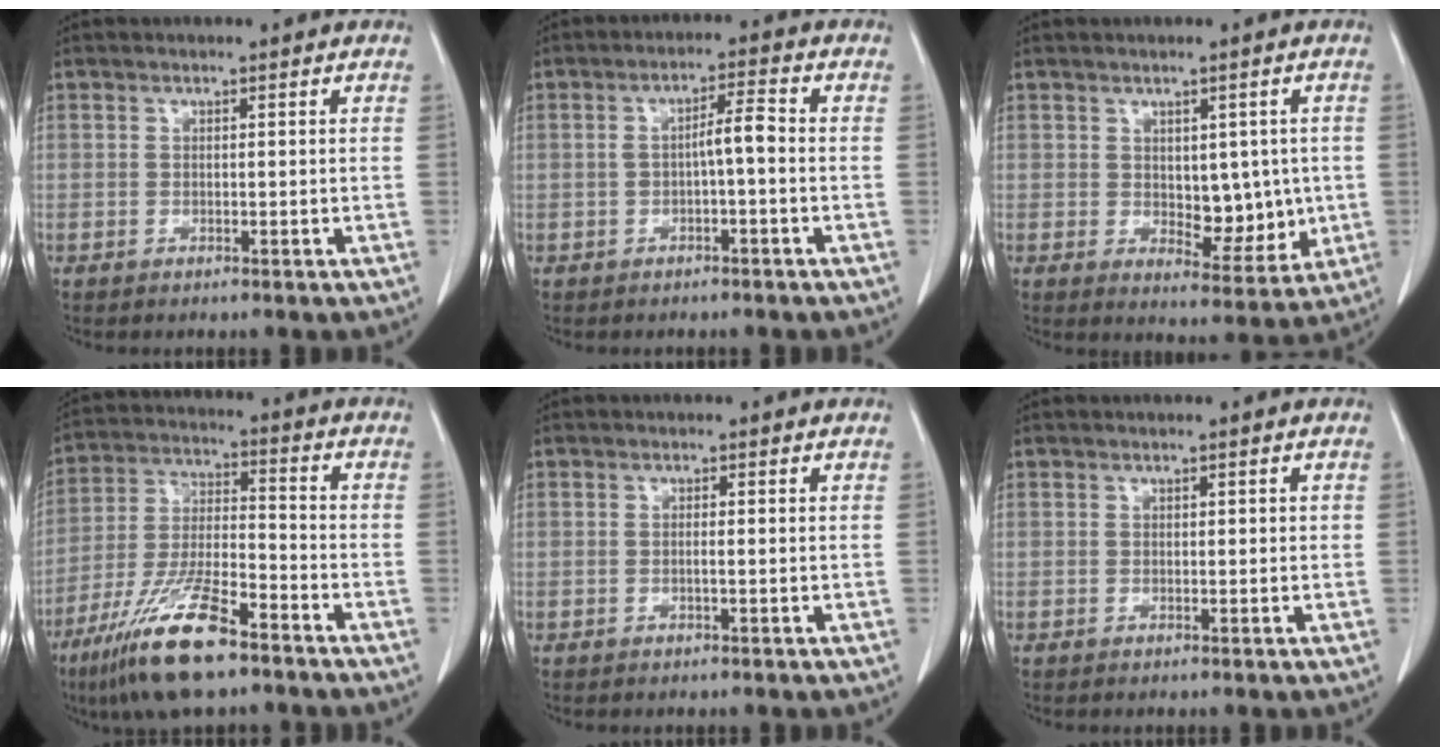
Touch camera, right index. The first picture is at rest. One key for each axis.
{"total": 3.8, "fx": -0.5, "fy": 0.6, "fz": 3.7, "tx": -0.060, "ty": 0.015, "tz": -0.002}
{"total": 6.9, "fx": 0.2, "fy": 3.7, "fz": 5.8, "tx": -0.067, "ty": -0.003, "tz": 0.019}
{"total": 14.6, "fx": -9.6, "fy": 2.7, "fz": 10.7, "tx": -0.220, "ty": -0.027, "tz": -0.174}
{"total": 0.6, "fx": 0.0, "fy": 0.0, "fz": 0.6, "tx": -0.010, "ty": 0.002, "tz": 0.001}
{"total": 0.7, "fx": 0.2, "fy": 0.3, "fz": 0.6, "tx": -0.007, "ty": 0.002, "tz": 0.004}